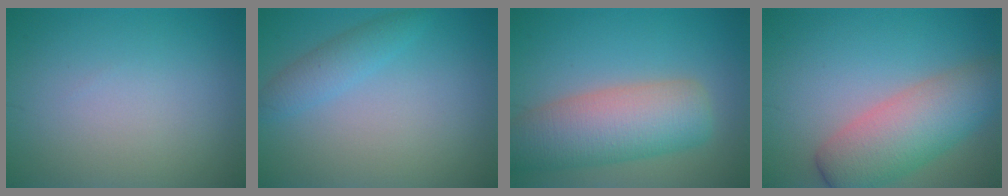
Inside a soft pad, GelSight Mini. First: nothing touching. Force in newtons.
{"total": 2.2, "press": 2.2, "slide": 0.0}
{"total": 8.1, "press": 8.1, "slide": 0.6}
{"total": 6.9, "press": 6.9, "slide": 0.3}